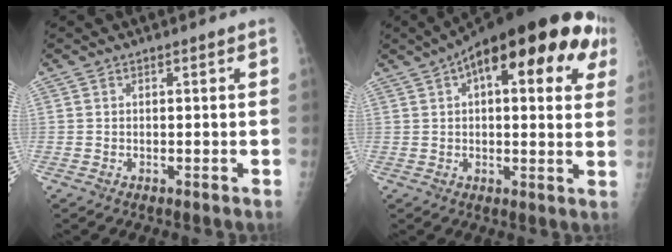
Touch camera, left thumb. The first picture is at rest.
{"total": 24.8, "force": [9.8, 9.6, 20.6], "torque": [-0.279, 0.028, 0.127]}